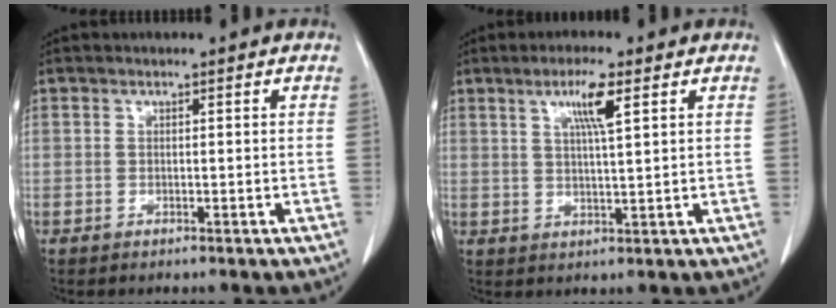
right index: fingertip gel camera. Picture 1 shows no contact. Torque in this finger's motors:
{"motor_torque": [0.28, 0.26, 0.13, 0.08]}